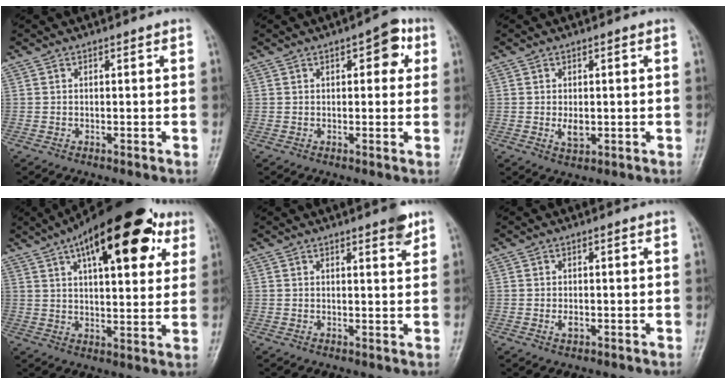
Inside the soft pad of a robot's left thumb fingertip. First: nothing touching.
{"total": 5.4, "force": [2.0, 2.6, 4.4], "torque": [-0.030, 0.002, 0.015]}
{"total": 3.3, "force": [-0.3, 1.8, 2.7], "torque": [-0.040, -0.005, 0.000]}
{"total": 23.4, "force": [11.4, 9.5, 18.0], "torque": [-0.241, -0.003, 0.165]}
{"total": 3.4, "force": [2.2, 0.7, 2.4], "torque": [-0.025, -0.012, 0.027]}
{"total": 1.7, "force": [-0.4, 0.9, 1.4], "torque": [-0.024, 0.001, -0.007]}